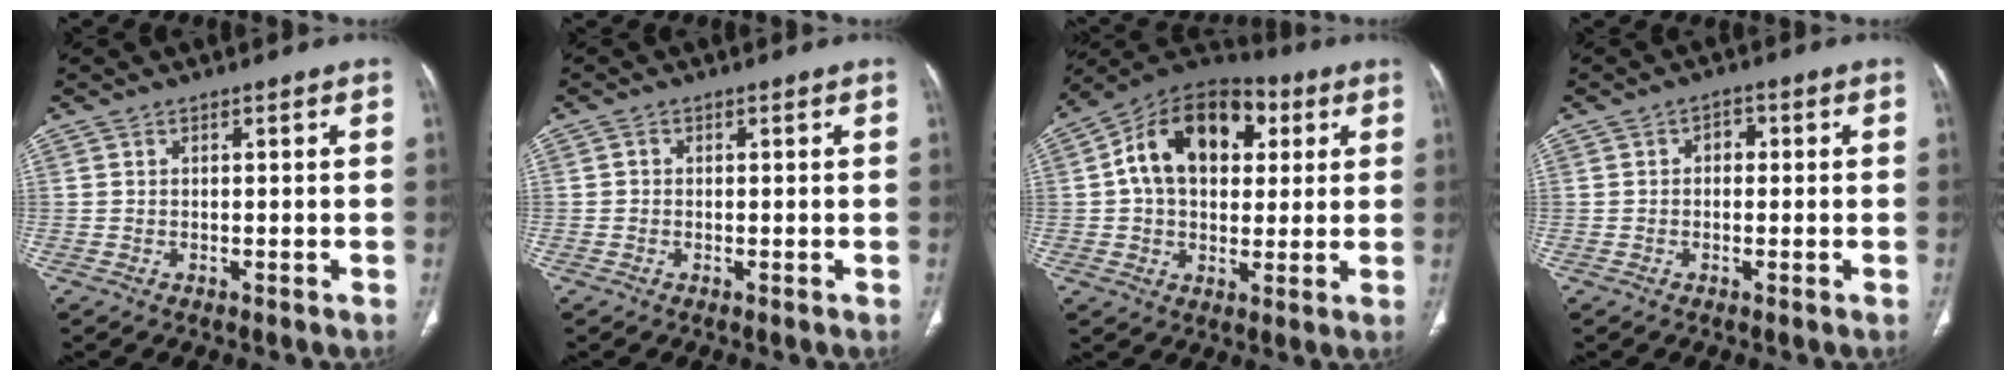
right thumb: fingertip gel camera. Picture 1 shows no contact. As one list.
[{"total": 0.6, "force": [-0.1, 0.6, 0.1], "torque": [0.001, 0.001, -0.004]}, {"total": 18.4, "force": [4.4, 12.5, 12.7], "torque": [-0.176, 0.018, 0.065]}, {"total": 2.3, "force": [0.2, 1.7, 1.5], "torque": [-0.006, 0.008, -0.001]}]